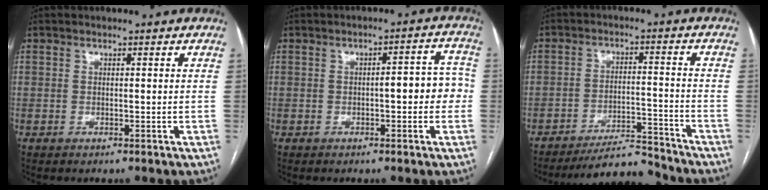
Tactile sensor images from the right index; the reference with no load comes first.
{"total": 5.7, "force": [-0.5, 1.9, 5.3], "torque": [-0.059, 0.031, -0.009]}
{"total": 8.1, "force": [-8.0, 0.9, 1.1], "torque": [-0.009, 0.014, -0.134]}